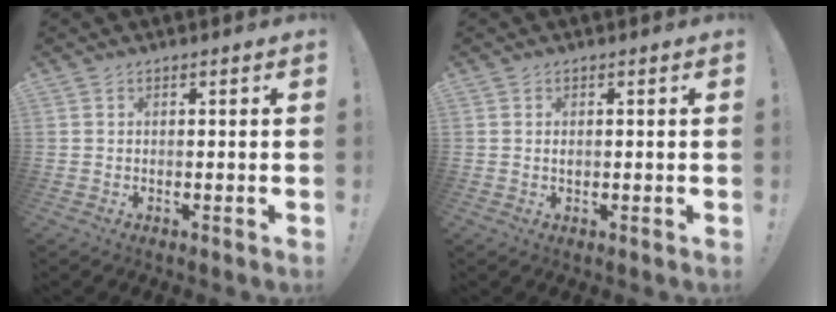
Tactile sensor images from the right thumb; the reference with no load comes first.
{"total": 0.6, "force": [0.1, 0.4, 0.4], "torque": [-0.004, 0.001, 0.000]}